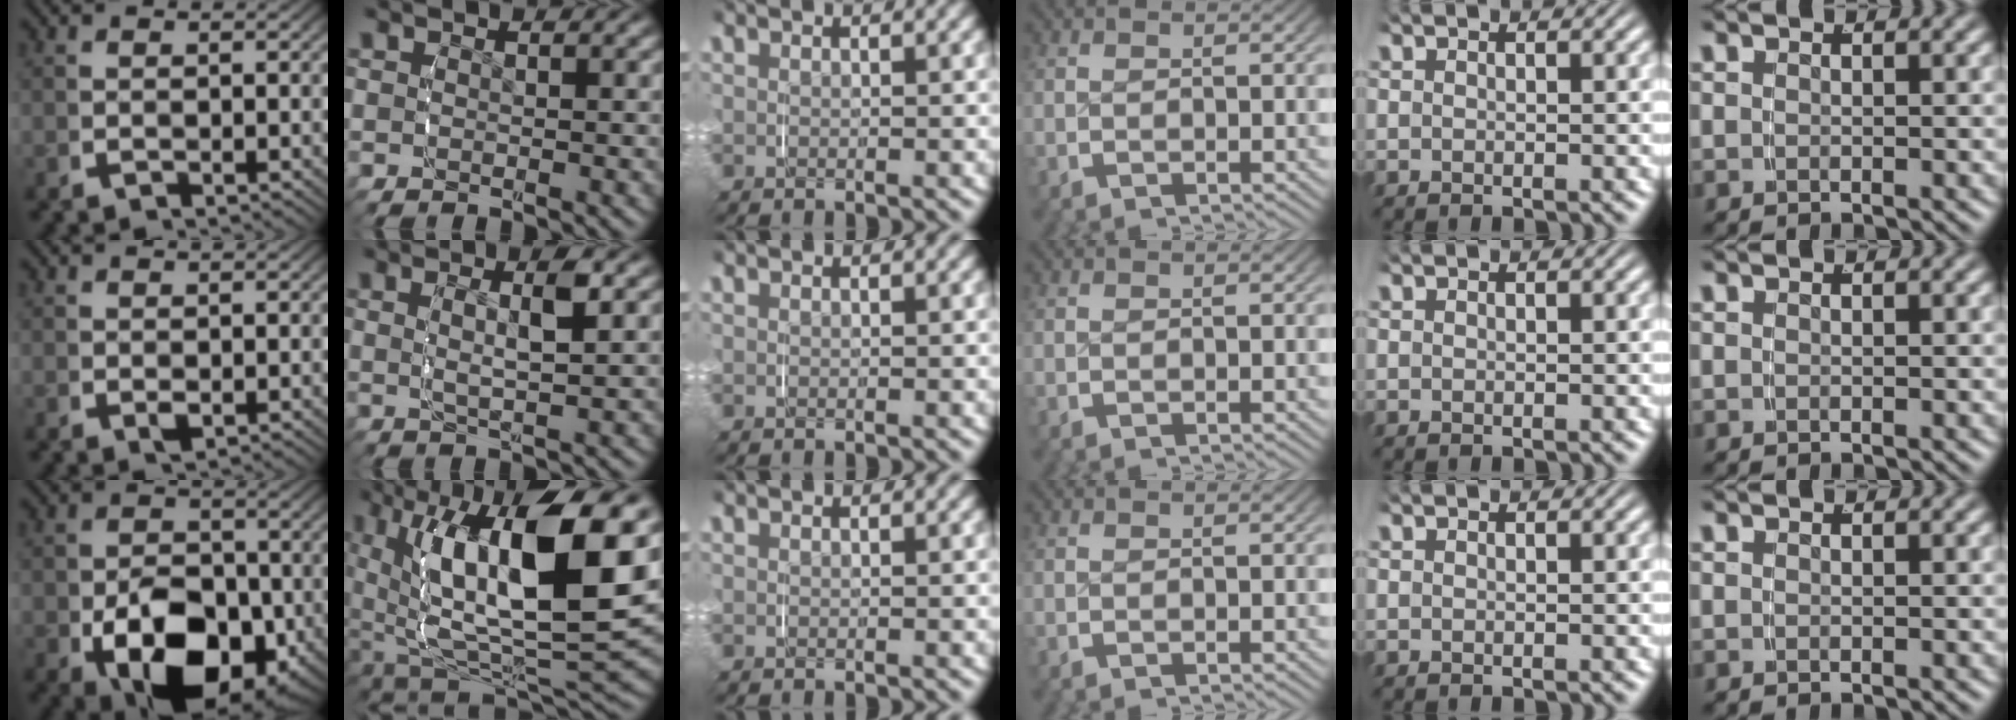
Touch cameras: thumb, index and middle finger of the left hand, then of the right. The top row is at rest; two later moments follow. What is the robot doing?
{"motion": "grasp_and_lifting", "object": "key"}